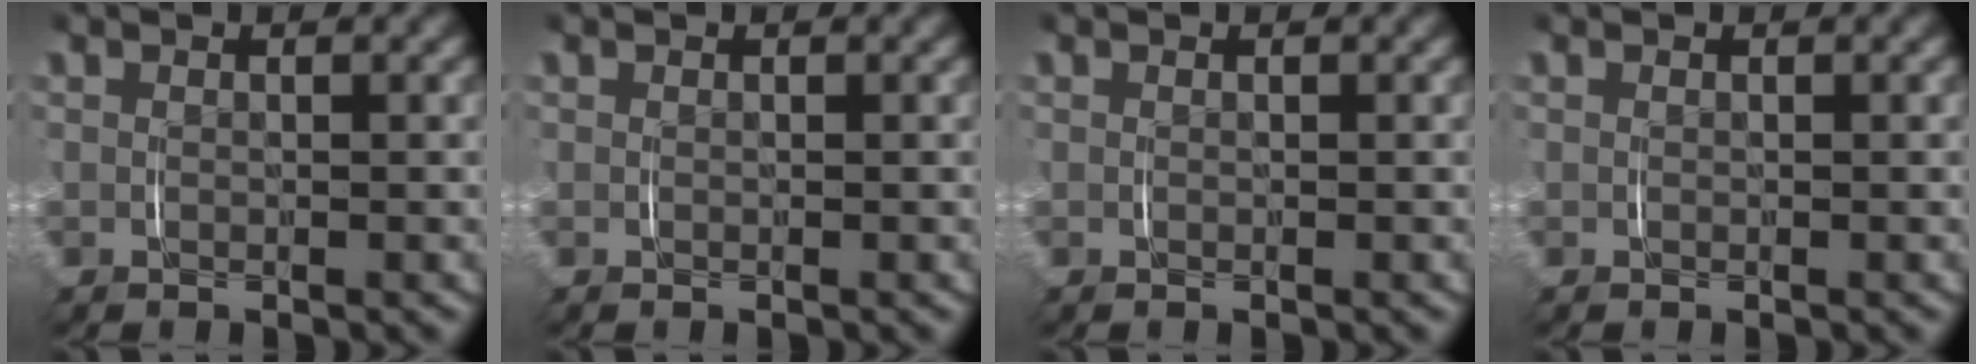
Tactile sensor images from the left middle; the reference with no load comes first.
{"total": 0.0}
{"total": 0.0}
{"total": 0.0}